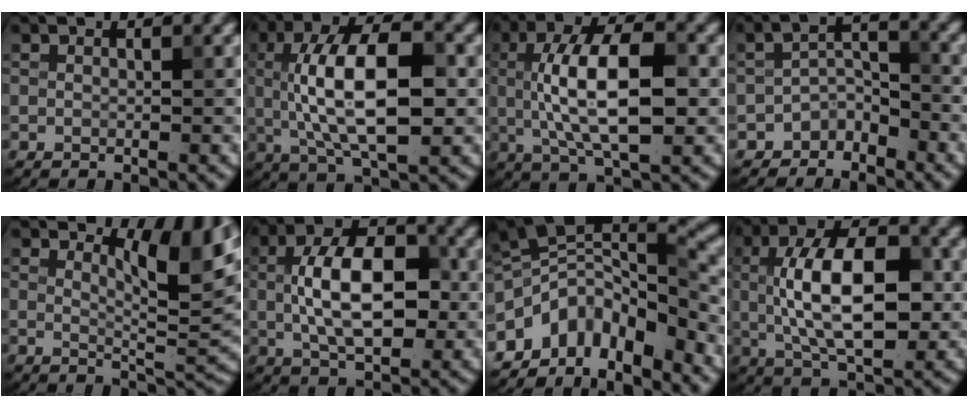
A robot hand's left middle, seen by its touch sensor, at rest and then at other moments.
{"total": 10.3, "force": [0.4, 4.3, 9.4], "torque": [-0.161, 0.014, 0.007]}
{"total": 9.4, "force": [0.4, 3.7, 8.6], "torque": [-0.151, 0.011, 0.006]}
{"total": 2.9, "force": [-2.4, 1.4, 0.8], "torque": [-0.008, 0.014, -0.046]}
{"total": 6.1, "force": [3.4, 1.7, 4.8], "torque": [-0.068, -0.005, 0.054]}
{"total": 8.7, "force": [0.1, 4.5, 7.4], "torque": [-0.135, 0.008, -0.003]}
{"total": 8.5, "force": [-5.1, 4.1, 5.5], "torque": [-0.068, 0.006, -0.100]}
{"total": 9.8, "force": [0.3, 4.6, 8.6], "torque": [-0.148, 0.010, 0.004]}